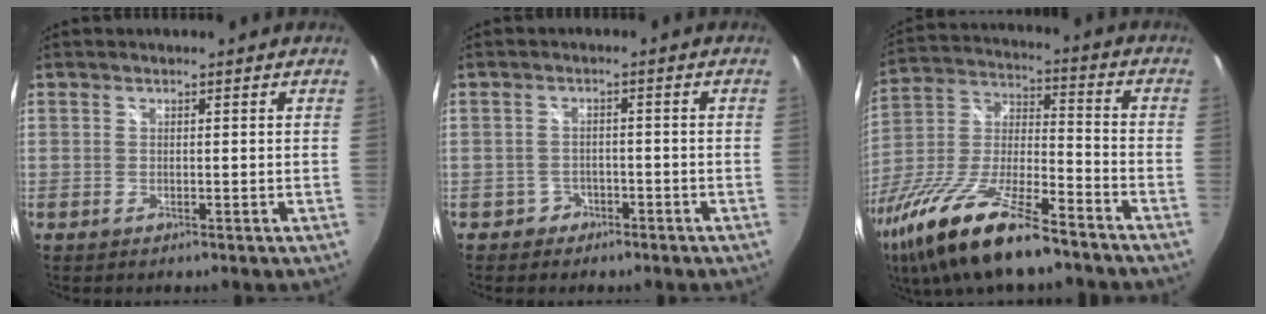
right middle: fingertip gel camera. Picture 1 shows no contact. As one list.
[{"total": 3.3, "force": [-2.0, 2.6, 0.1], "torque": [-0.005, 0.010, -0.030]}, {"total": 22.9, "force": [-15.6, 5.9, 15.7], "torque": [-0.321, -0.038, -0.281]}]